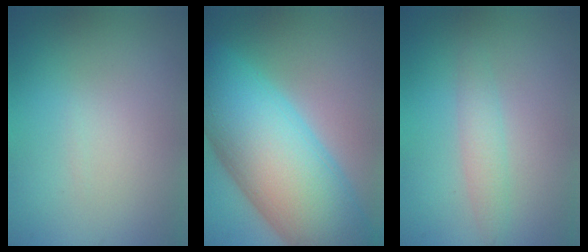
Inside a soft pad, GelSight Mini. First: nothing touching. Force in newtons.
{"total": 15.1, "press": 15.1, "slide": 0.4}
{"total": 1.9, "press": 1.9, "slide": 0.0}